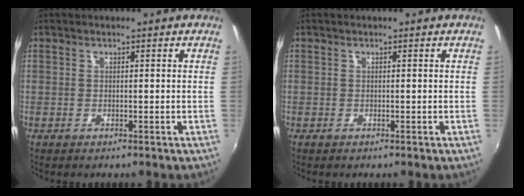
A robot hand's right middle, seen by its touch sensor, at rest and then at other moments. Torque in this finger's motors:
{"motor_torque": [1.02, -0.63, 0.04, -0.03]}